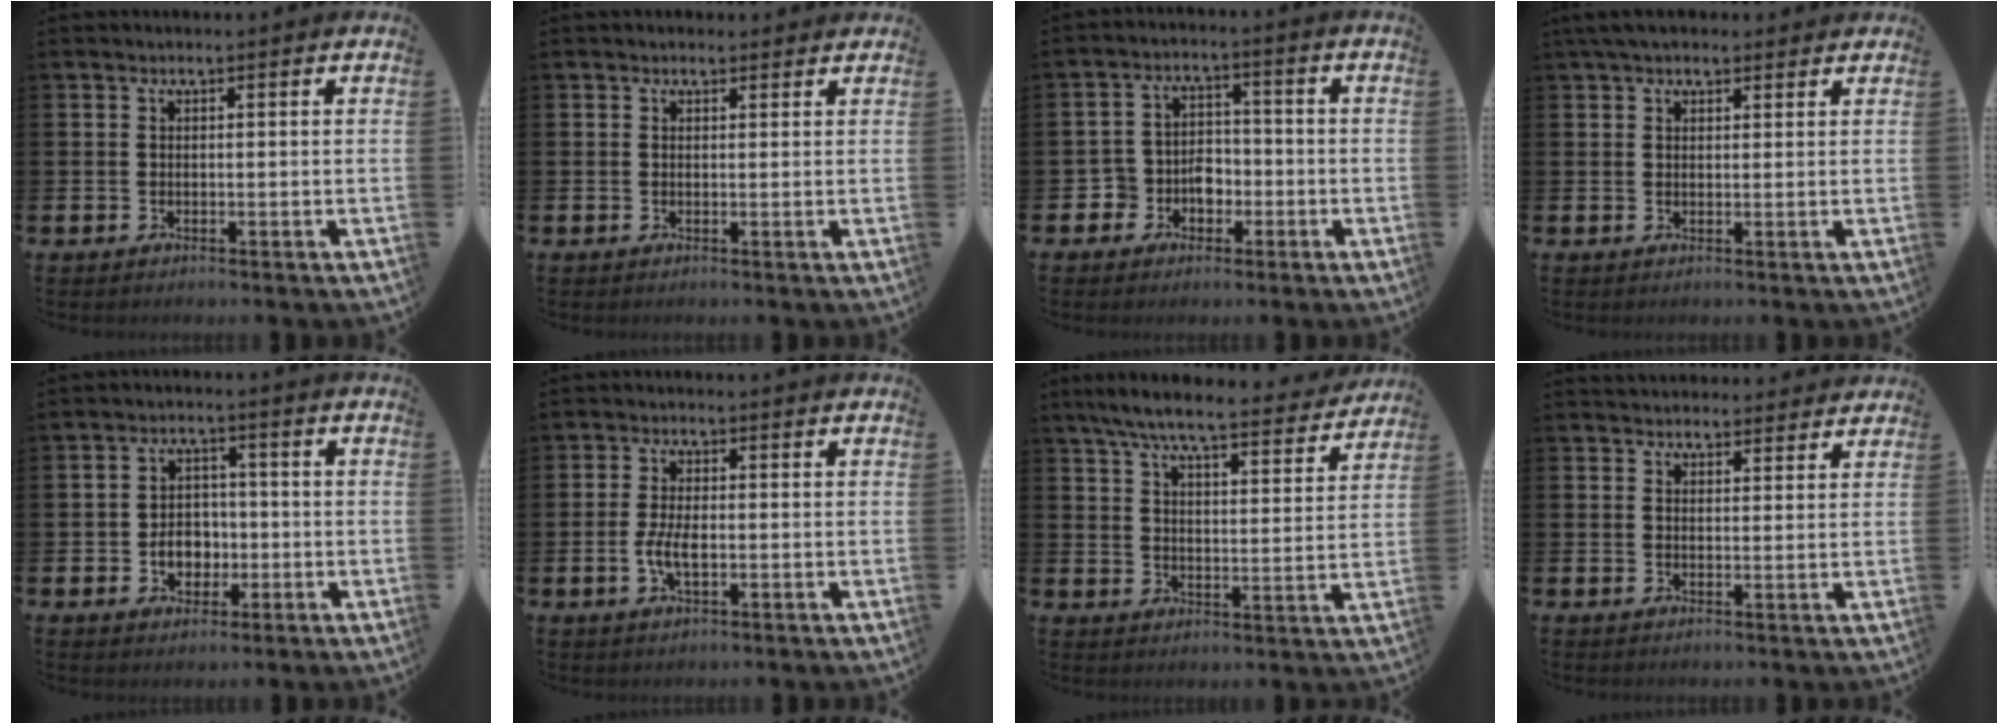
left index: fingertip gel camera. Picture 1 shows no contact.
{"total": 0.9, "force": [0.8, 0.5, 0.1], "torque": [0.013, 0.001, 0.011]}
{"total": 4.3, "force": [-2.0, 3.7, 0.8], "torque": [-0.032, 0.007, -0.043]}
{"total": 3.5, "force": [3.0, 1.3, 1.4], "torque": [-0.025, -0.004, 0.053]}
{"total": 4.4, "force": [-1.1, 3.5, 2.4], "torque": [-0.031, 0.000, -0.029]}
{"total": 3.7, "force": [-0.7, 1.7, 3.2], "torque": [-0.058, -0.001, -0.016]}
{"total": 7.6, "force": [7.0, 0.8, 3.0], "torque": [-0.065, -0.046, 0.116]}
{"total": 3.1, "force": [2.9, 0.9, -0.1], "torque": [0.013, -0.016, 0.051]}